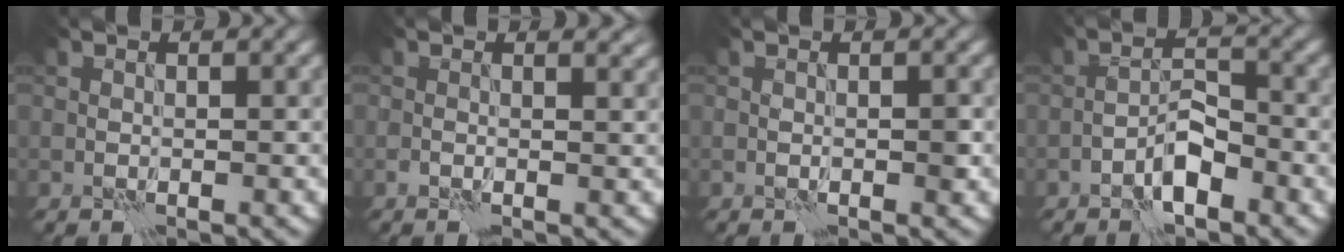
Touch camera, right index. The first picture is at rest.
{"total": 1.5, "force": [0.6, 0.8, 1.2], "torque": [-0.016, -0.005, 0.005]}
{"total": 0.7, "force": [-0.1, 0.3, 0.6], "torque": [-0.008, 0.001, -0.001]}
{"total": 3.0, "force": [-1.9, 1.0, 2.0], "torque": [-0.032, 0.011, -0.038]}